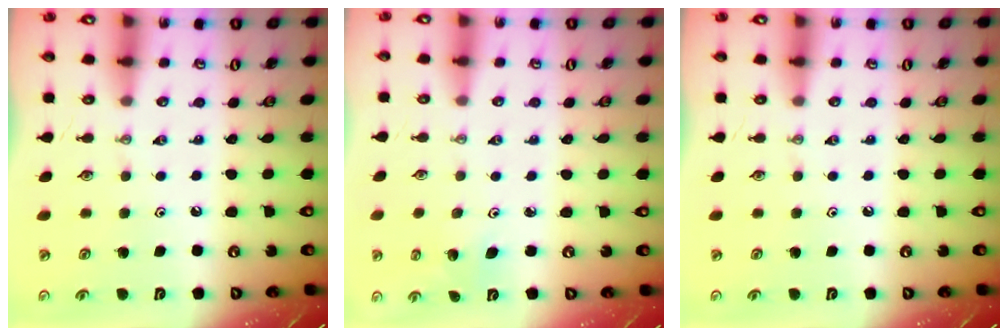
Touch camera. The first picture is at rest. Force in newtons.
{"total": 2.6, "press": 2.6, "slide": 0.2}
{"total": 0.0}